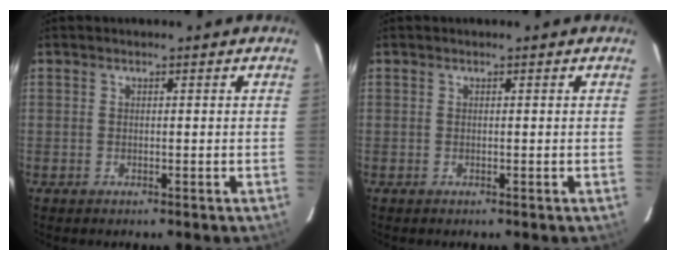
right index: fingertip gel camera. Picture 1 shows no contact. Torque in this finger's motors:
{"motor_torque": [0.00, 0.00, 0.00, 0.01]}